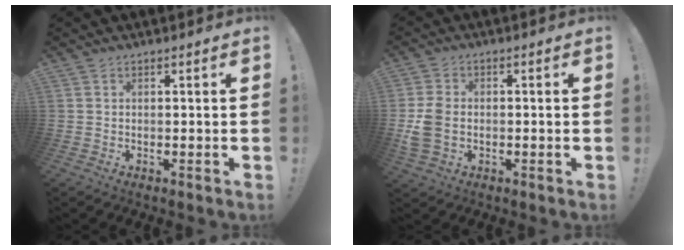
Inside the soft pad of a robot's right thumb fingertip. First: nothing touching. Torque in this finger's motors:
{"motor_torque": [0.90, 1.07, 0.42, -0.43, 0.04]}